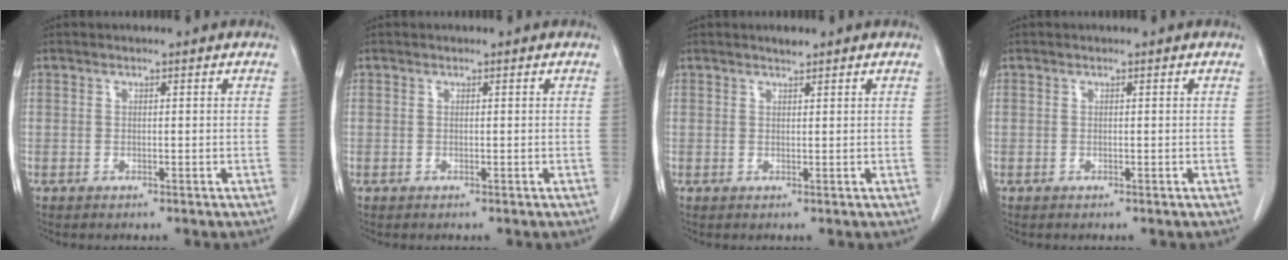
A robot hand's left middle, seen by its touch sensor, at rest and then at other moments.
{"total": 0.0}
{"total": 1.0, "force": [1.0, 0.1, 0.3], "torque": [-0.012, -0.002, 0.019]}
{"total": 0.0}